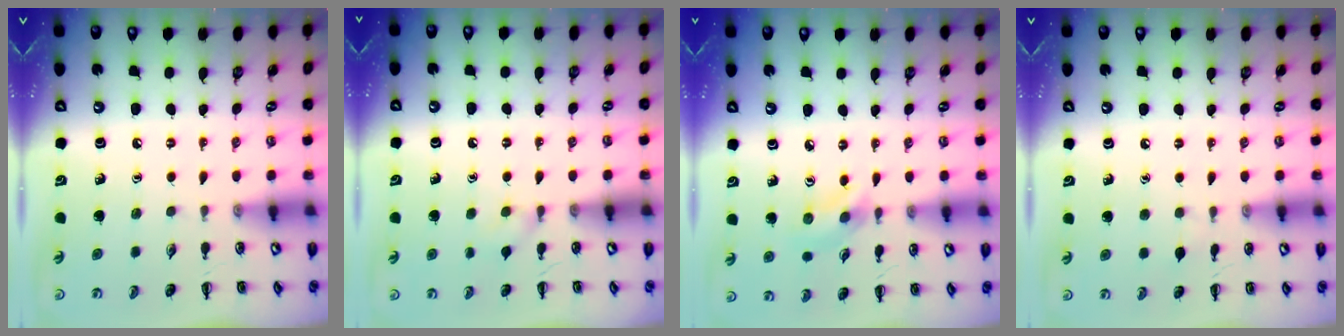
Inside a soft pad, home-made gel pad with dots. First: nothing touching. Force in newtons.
{"total": 4.0, "press": 3.7, "slide": 1.5}
{"total": 2.6, "press": 2.6, "slide": 0.6}
{"total": 3.8, "press": 3.6, "slide": 1.3}